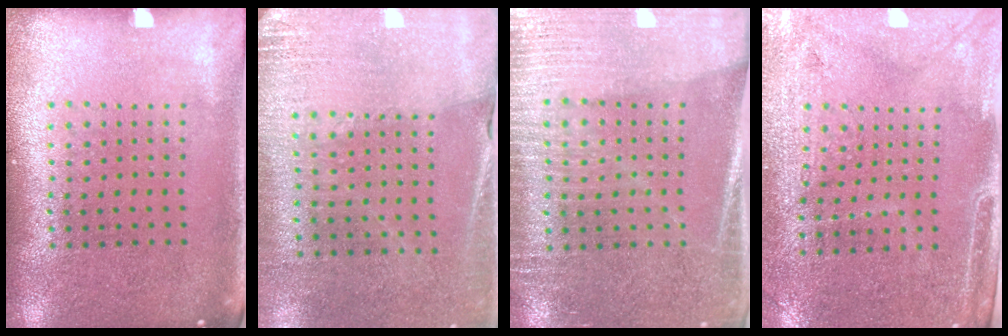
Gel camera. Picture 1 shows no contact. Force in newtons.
{"total": 2.6, "press": 2.5, "slide": 0.8}
{"total": 3.3, "press": 2.9, "slide": 1.4}
{"total": 3.0, "press": 2.6, "slide": 1.5}